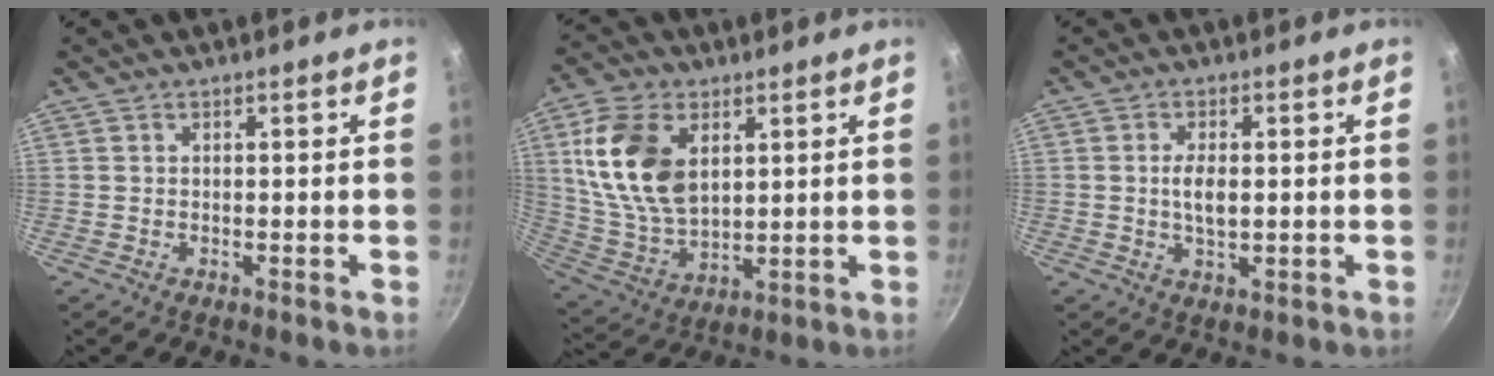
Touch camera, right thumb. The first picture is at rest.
{"total": 16.6, "force": [4.7, 10.4, 12.1], "torque": [-0.212, -0.015, 0.103]}
{"total": 4.3, "force": [0.1, 2.2, 3.7], "torque": [-0.067, 0.003, 0.003]}